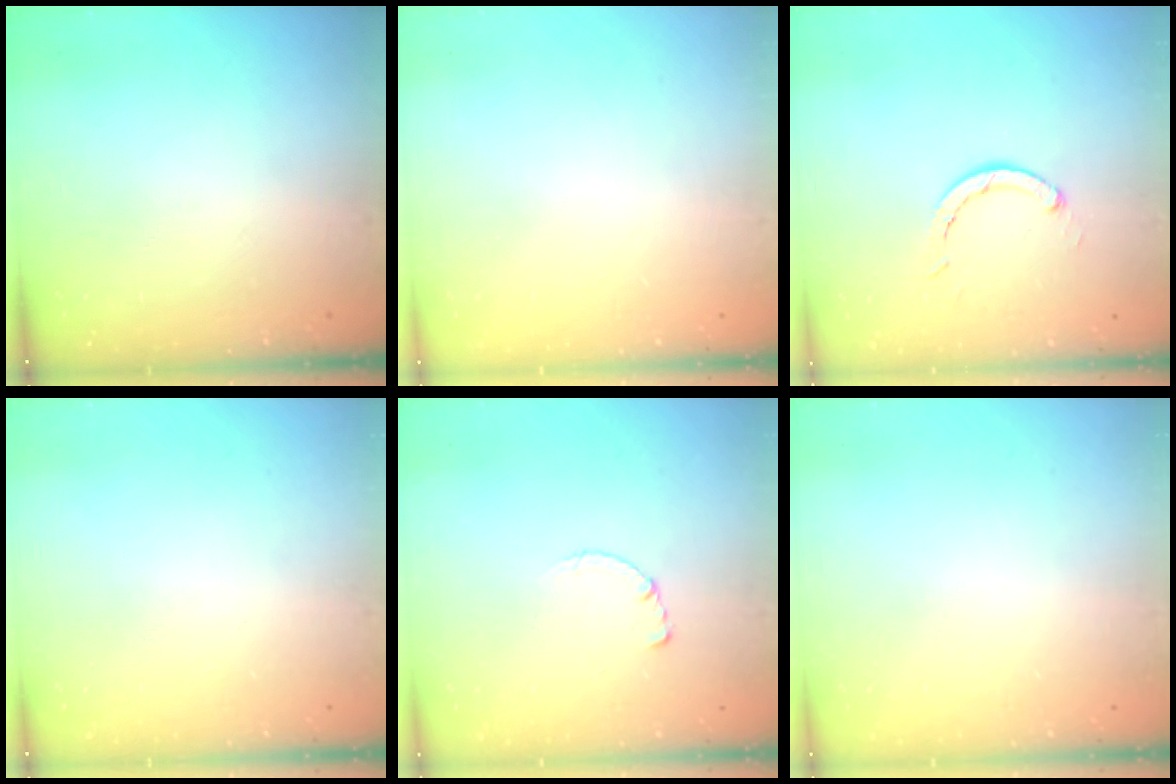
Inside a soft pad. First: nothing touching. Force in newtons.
{"total": 2.6, "press": 2.6, "slide": 0.2}
{"total": 2.9, "press": 2.9, "slide": 0.5}
{"total": 0.0}
{"total": 0.7, "press": 0.6, "slide": 0.1}
{"total": 2.4, "press": 2.4, "slide": 0.2}